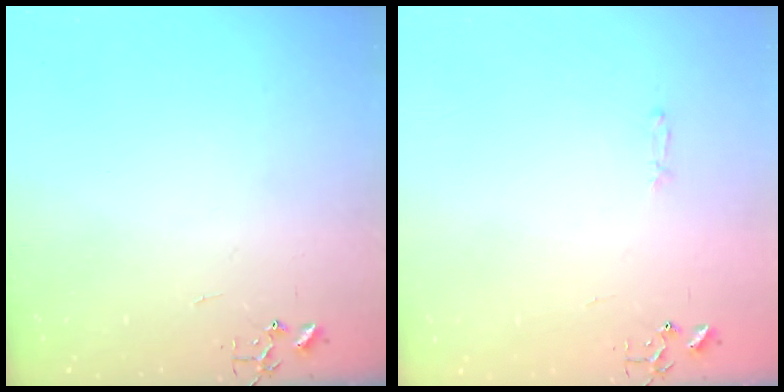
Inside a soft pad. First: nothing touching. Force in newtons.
{"total": 3.1, "press": 3.1, "slide": 0.4}